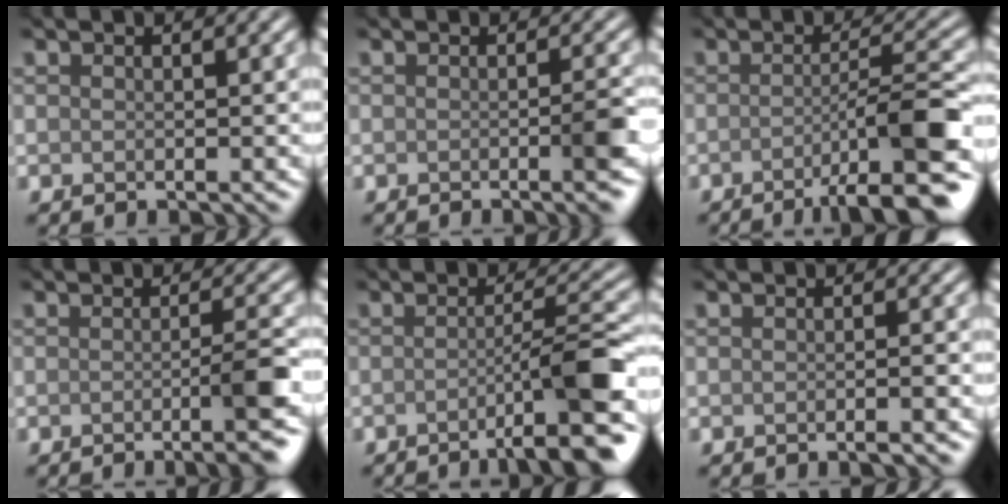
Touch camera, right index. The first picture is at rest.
{"total": 3.0, "force": [-0.8, 0.6, 2.9], "torque": [-0.031, -0.004, -0.014]}
{"total": 8.4, "force": [-3.6, 1.3, 7.4], "torque": [-0.093, 0.008, -0.061]}
{"total": 5.2, "force": [-1.8, 1.2, 4.8], "torque": [-0.050, -0.007, -0.026]}
{"total": 7.4, "force": [-3.0, 1.1, 6.7], "torque": [-0.082, 0.010, -0.053]}
{"total": 1.3, "force": [-0.6, 0.2, 1.2], "torque": [-0.012, -0.001, -0.014]}